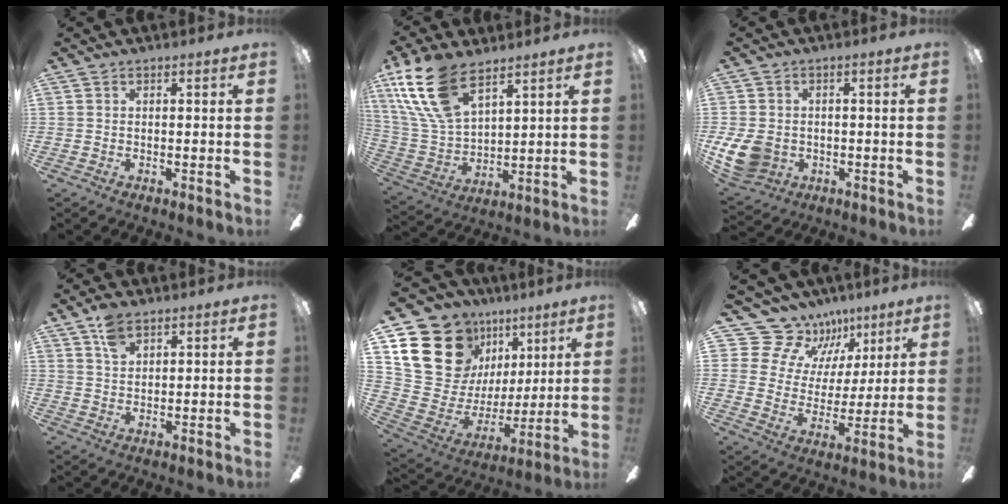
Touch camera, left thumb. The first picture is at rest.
{"total": 18.0, "force": [10.8, 8.4, 11.6], "torque": [-0.277, -0.040, 0.195]}
{"total": 9.2, "force": [-1.7, 7.6, 4.9], "torque": [-0.113, 0.004, -0.031]}
{"total": 5.4, "force": [3.4, 2.8, 3.0], "torque": [-0.052, -0.006, 0.062]}
{"total": 21.3, "force": [11.3, 15.6, 9.2], "torque": [-0.177, -0.064, 0.230]}
{"total": 14.1, "force": [9.5, 9.8, 3.6], "torque": [-0.085, -0.062, 0.184]}